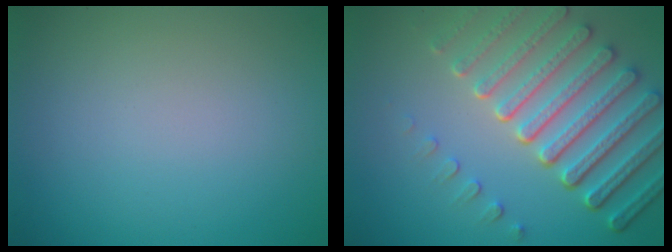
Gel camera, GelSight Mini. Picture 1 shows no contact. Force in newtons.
{"total": 7.8, "press": 5.8, "slide": 5.3}